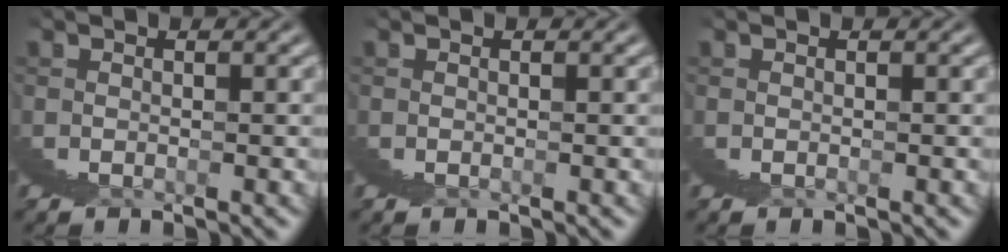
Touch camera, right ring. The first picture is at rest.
{"total": 0.0}
{"total": 0.0}